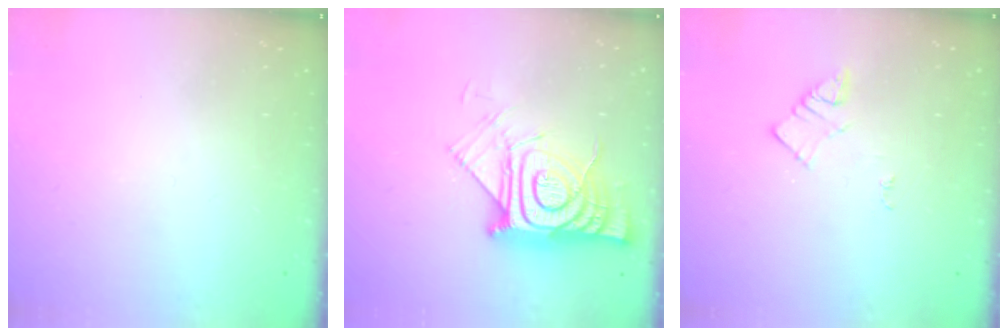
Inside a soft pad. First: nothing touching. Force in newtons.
{"total": 14.2, "press": 14.2, "slide": 1.1}
{"total": 3.0, "press": 3.0, "slide": 0.4}